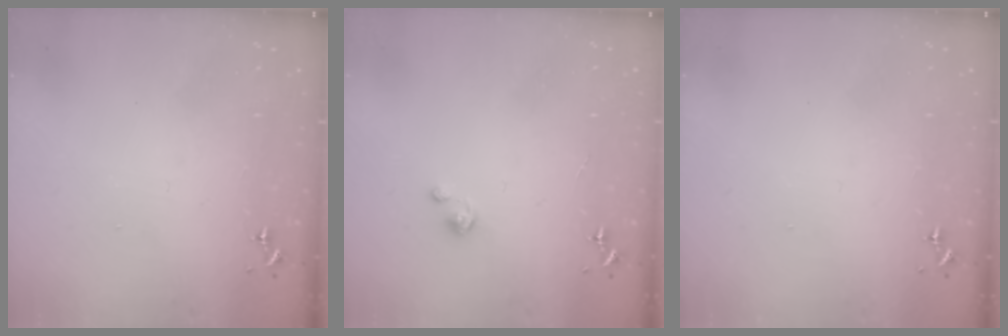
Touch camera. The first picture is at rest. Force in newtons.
{"total": 1.5, "press": 1.5, "slide": 0.2}
{"total": 0.0}